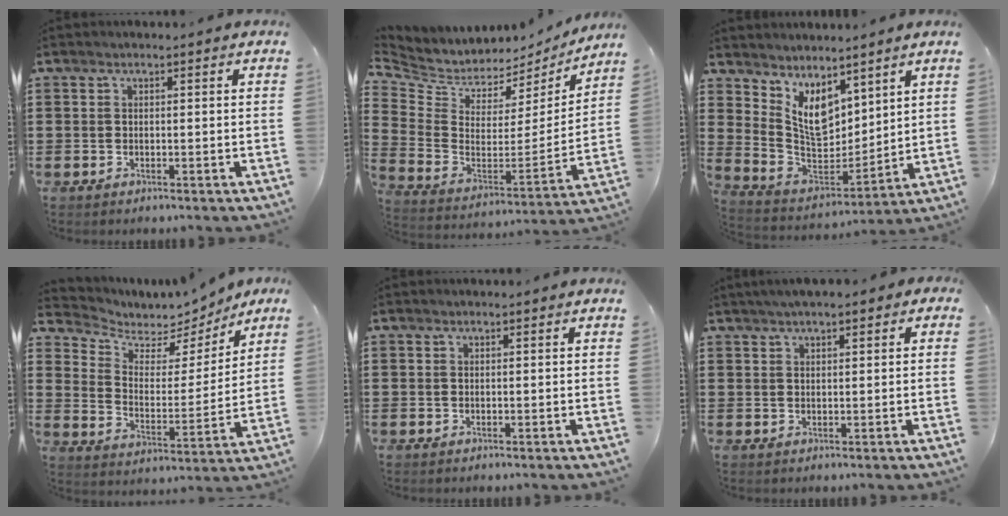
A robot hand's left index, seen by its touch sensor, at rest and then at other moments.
{"total": 4.8, "force": [4.0, 2.6, 0.8], "torque": [-0.048, -0.044, 0.068]}
{"total": 7.2, "force": [4.6, 4.3, 3.4], "torque": [-0.084, -0.027, 0.088]}
{"total": 4.9, "force": [4.2, 2.5, 0.6], "torque": [-0.038, -0.036, 0.068]}
{"total": 0.0}
{"total": 1.8, "force": [1.1, 0.5, 1.3], "torque": [-0.028, 0.005, 0.018]}